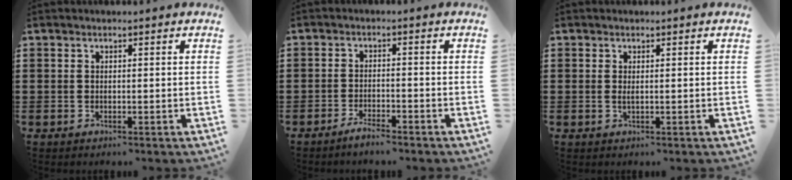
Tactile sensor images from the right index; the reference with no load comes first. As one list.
[{"total": 2.2, "force": [-2.1, 0.2, 0.7], "torque": [-0.016, 0.005, -0.040]}, {"total": 0.8, "force": [0.1, 0.1, 0.8], "torque": [-0.015, 0.000, 0.002]}]